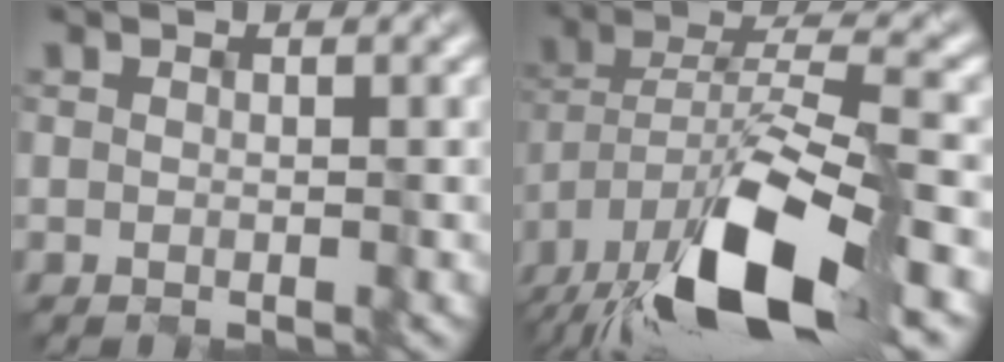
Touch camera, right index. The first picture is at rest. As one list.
[{"total": 13.5, "force": [-7.7, 4.1, 10.3], "torque": [-0.191, -0.006, -0.133]}]